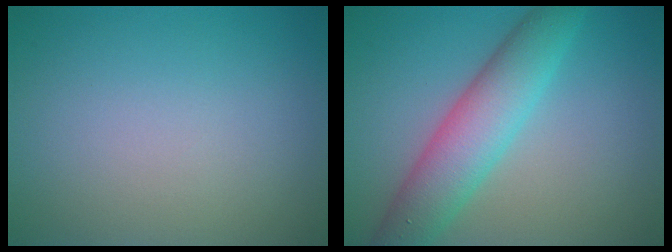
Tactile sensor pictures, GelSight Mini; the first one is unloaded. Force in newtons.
{"total": 6.1, "press": 6.1, "slide": 0.1}